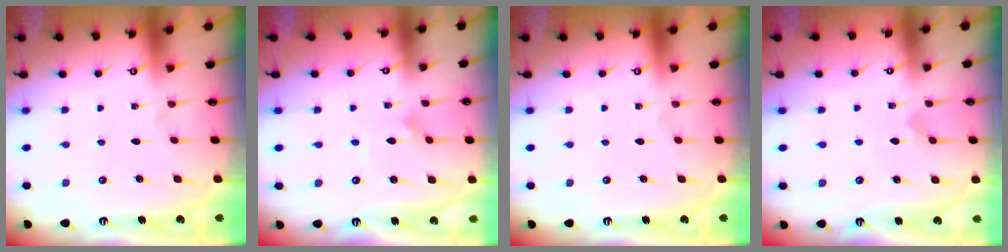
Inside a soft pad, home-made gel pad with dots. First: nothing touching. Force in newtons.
{"total": 2.3, "press": 2.3, "slide": 0.1}
{"total": 0.0}
{"total": 2.9, "press": 2.9, "slide": 0.1}